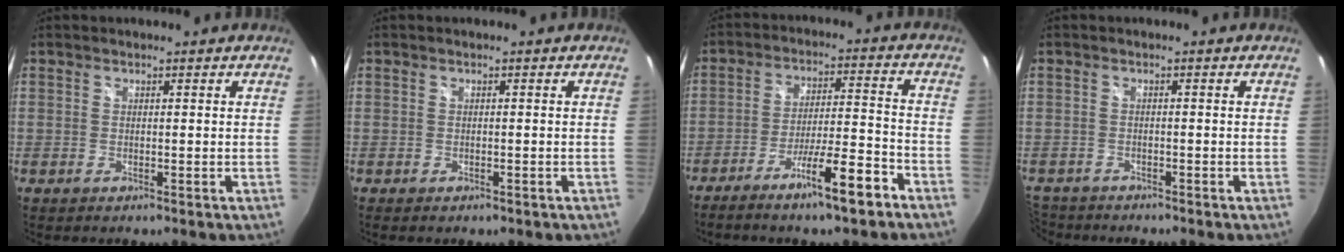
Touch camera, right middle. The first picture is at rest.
{"total": 1.5, "force": [-1.0, 0.8, 0.7], "torque": [-0.013, -0.005, -0.012]}
{"total": 10.4, "force": [-7.2, 0.5, 7.5], "torque": [-0.141, 0.002, -0.115]}
{"total": 5.5, "force": [-4.7, 2.7, 1.0], "torque": [-0.048, -0.010, -0.090]}